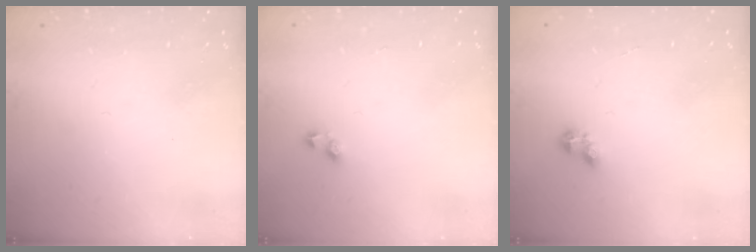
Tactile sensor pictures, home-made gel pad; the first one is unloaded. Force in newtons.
{"total": 2.9, "press": 2.7, "slide": 1.1}
{"total": 2.6, "press": 2.5, "slide": 0.5}